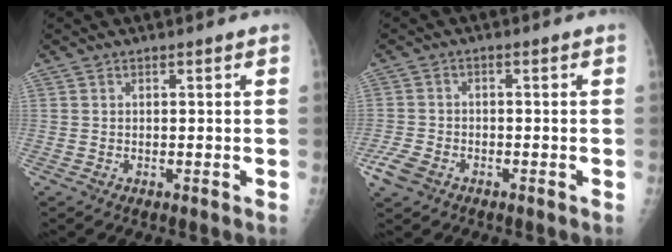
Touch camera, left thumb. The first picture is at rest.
{"total": 4.7, "force": [-2.6, 3.0, 2.5], "torque": [-0.059, 0.007, -0.047]}